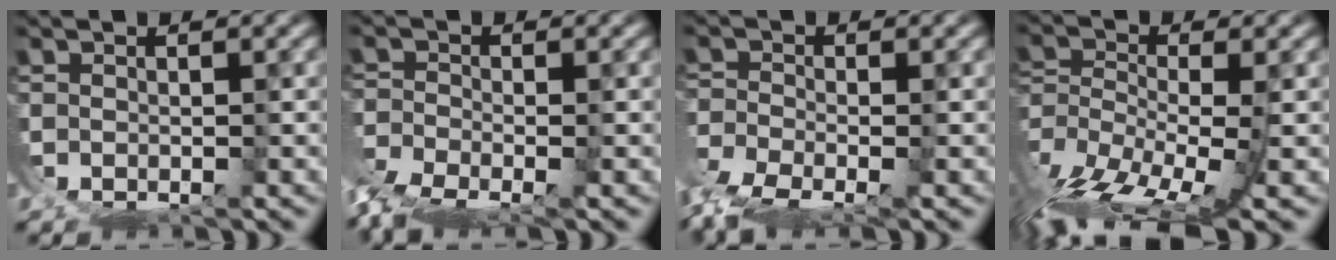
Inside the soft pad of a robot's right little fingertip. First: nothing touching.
{"total": 4.1, "force": [-3.2, 1.4, 2.2], "torque": [-0.044, -0.026, -0.051]}
{"total": 4.2, "force": [-3.0, 1.4, 2.6], "torque": [-0.057, -0.028, -0.047]}
{"total": 10.9, "force": [-6.7, 4.7, 7.1], "torque": [-0.169, -0.066, -0.083]}